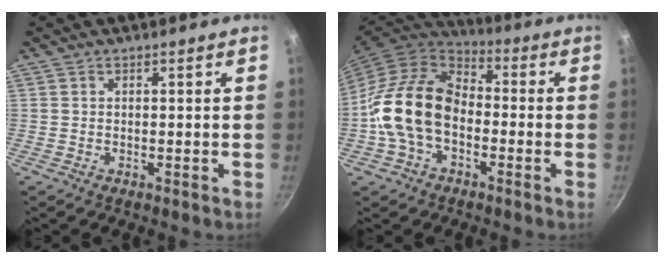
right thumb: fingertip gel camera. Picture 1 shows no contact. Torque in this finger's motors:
{"motor_torque": [2.29, 2.72, 1.41, -1.36, 0.21]}